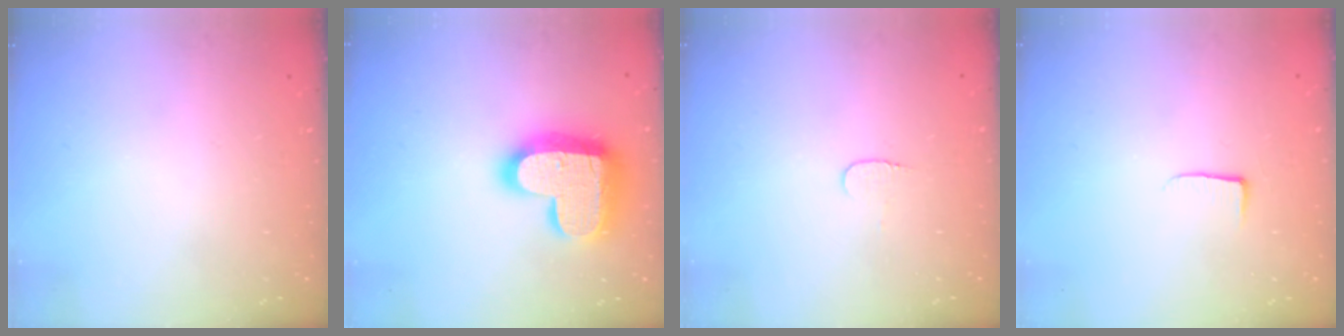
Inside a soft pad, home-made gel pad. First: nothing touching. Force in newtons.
{"total": 23.7, "press": 23.7, "slide": 1.6}
{"total": 3.3, "press": 3.3, "slide": 0.3}
{"total": 3.7, "press": 3.7, "slide": 0.5}